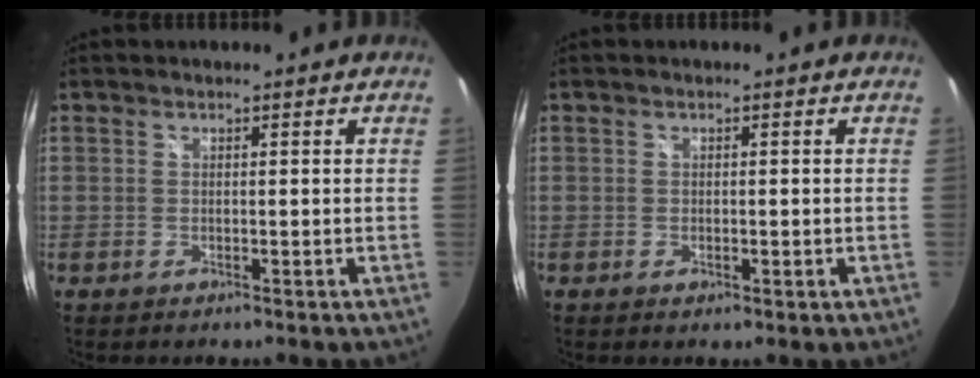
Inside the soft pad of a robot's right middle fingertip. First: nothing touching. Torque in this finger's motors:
{"motor_torque": [-0.58, -0.02, -0.01, -0.02]}